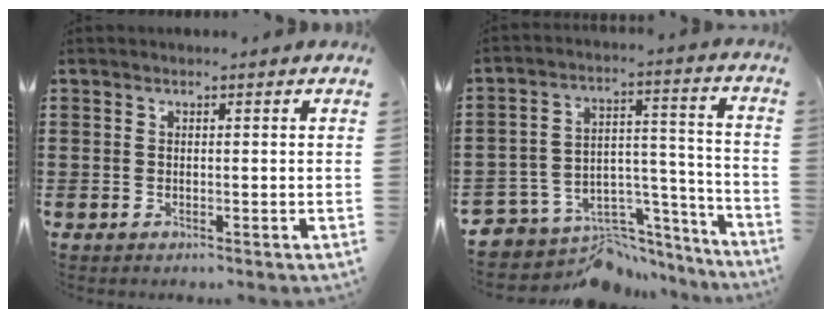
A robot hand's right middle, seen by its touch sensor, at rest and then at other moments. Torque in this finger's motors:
{"motor_torque": [1.18, -0.95, 0.04, 0.00]}